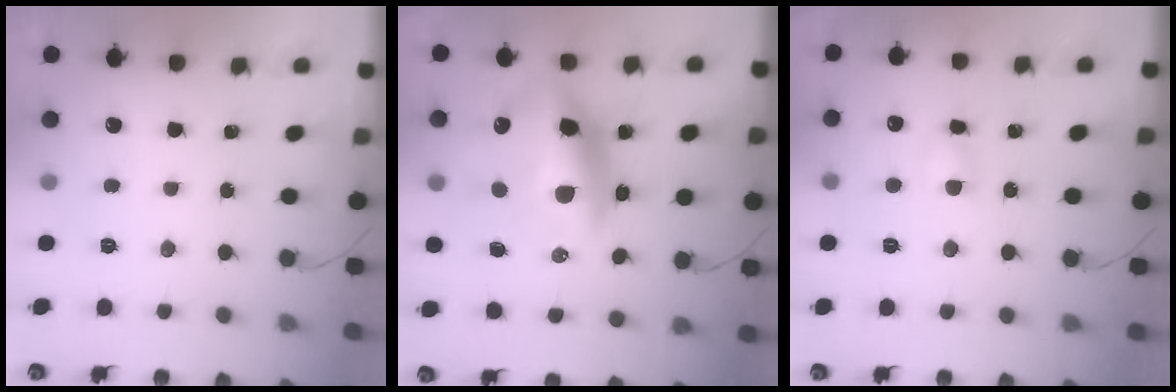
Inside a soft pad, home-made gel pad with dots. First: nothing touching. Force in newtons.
{"total": 16.6, "press": 16.2, "slide": 3.6}
{"total": 3.9, "press": 3.7, "slide": 1.2}